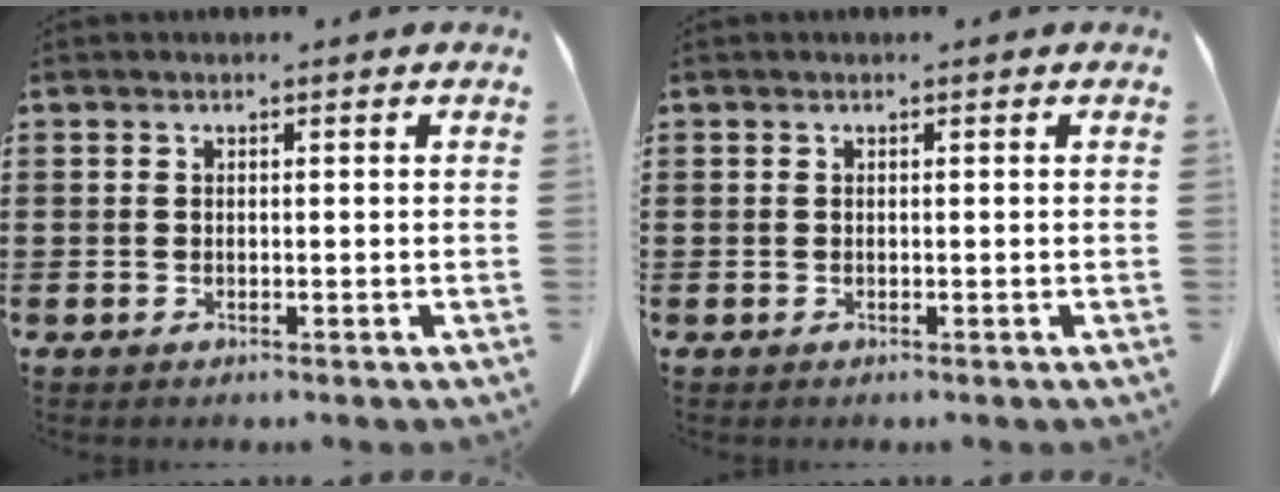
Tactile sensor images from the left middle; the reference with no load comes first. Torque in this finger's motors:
{"motor_torque": [0.00, 0.00, -0.01, 0.00]}